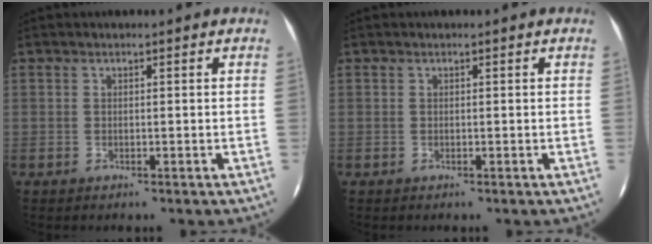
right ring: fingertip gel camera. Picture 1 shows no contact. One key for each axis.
{"total": 0.0}